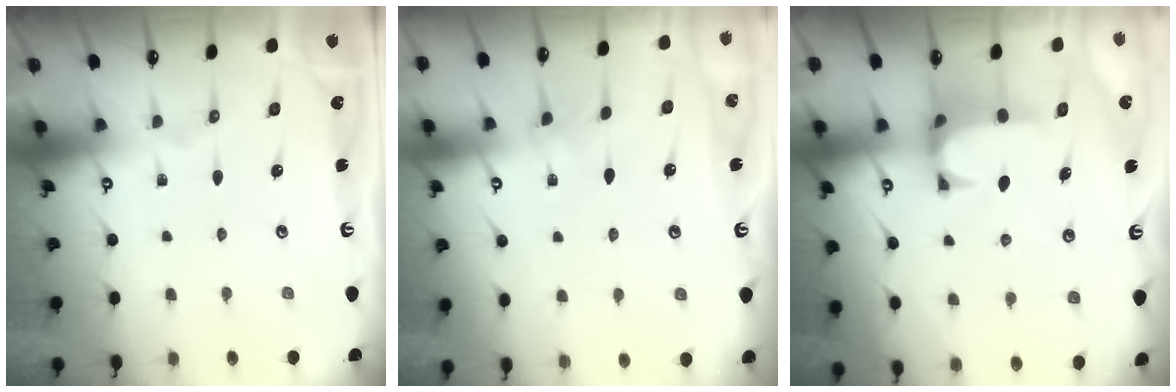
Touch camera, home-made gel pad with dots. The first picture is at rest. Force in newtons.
{"total": 2.8, "press": 2.8, "slide": 0.3}
{"total": 1.0, "press": 0.7, "slide": 0.8}